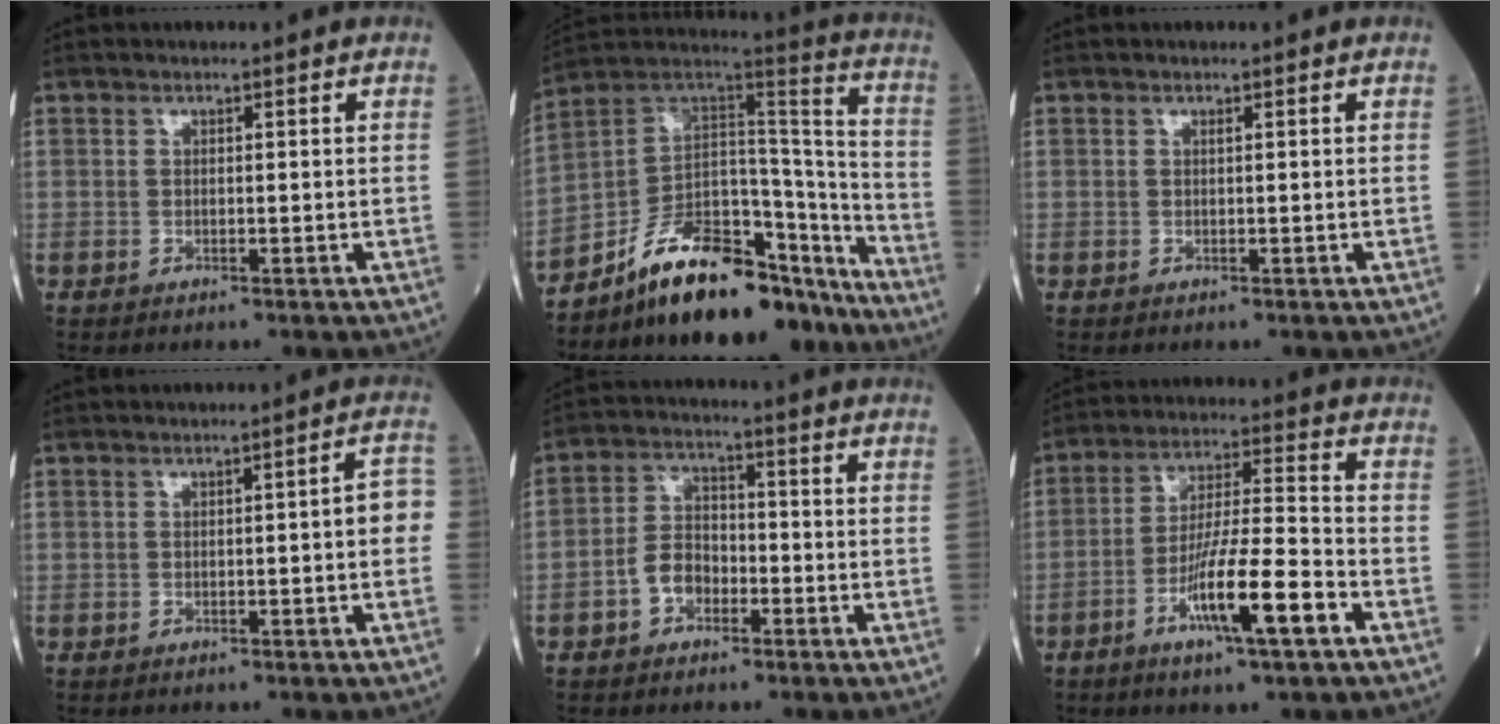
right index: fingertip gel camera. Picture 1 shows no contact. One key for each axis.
{"total": 18.5, "fx": -14.6, "fy": 6.8, "fz": 9.1, "tx": -0.129, "ty": 0.065, "tz": -0.245}
{"total": 0.0}
{"total": 3.7, "fx": -0.3, "fy": 0.6, "fz": 3.7, "tx": -0.036, "ty": 0.011, "tz": -0.007}
{"total": 5.5, "fx": -2.4, "fy": 3.7, "fz": 3.3, "tx": -0.067, "ty": 0.018, "tz": -0.049}
{"total": 11.8, "fx": -5.4, "fy": 0.7, "fz": 10.5, "tx": -0.189, "ty": -0.003, "tz": -0.095}